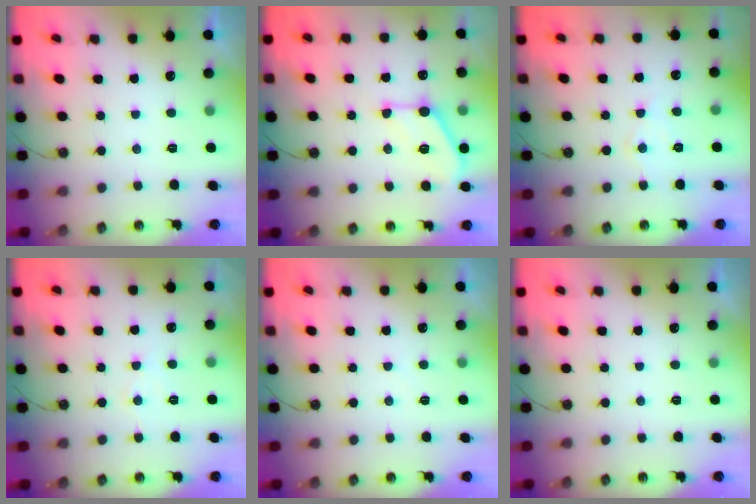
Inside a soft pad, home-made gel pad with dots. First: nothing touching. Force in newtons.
{"total": 13.4, "press": 13.4, "slide": 0.6}
{"total": 7.0, "press": 7.0, "slide": 0.8}
{"total": 4.9, "press": 4.8, "slide": 0.7}
{"total": 4.6, "press": 4.5, "slide": 0.8}
{"total": 0.0}